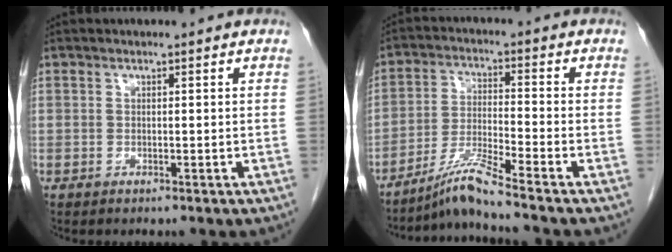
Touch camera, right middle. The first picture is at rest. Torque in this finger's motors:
{"motor_torque": [-0.02, -0.38, -0.01, 0.04]}